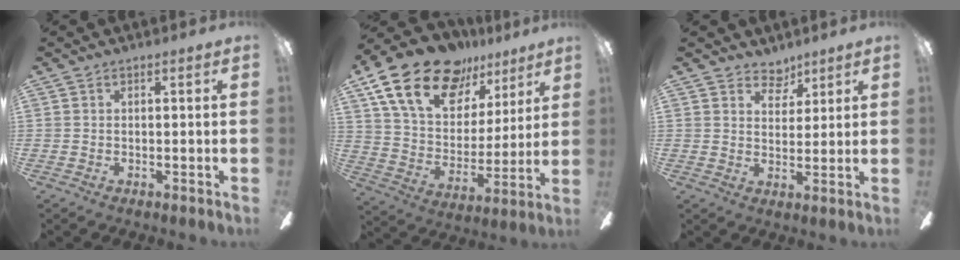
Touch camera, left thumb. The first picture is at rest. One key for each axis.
{"total": 22.4, "fx": 14.5, "fy": 12.3, "fz": 11.8, "tx": -0.224, "ty": -0.077, "tz": 0.263}
{"total": 5.2, "fx": 4.2, "fy": 2.9, "fz": 1.0, "tx": -0.011, "ty": -0.022, "tz": 0.075}